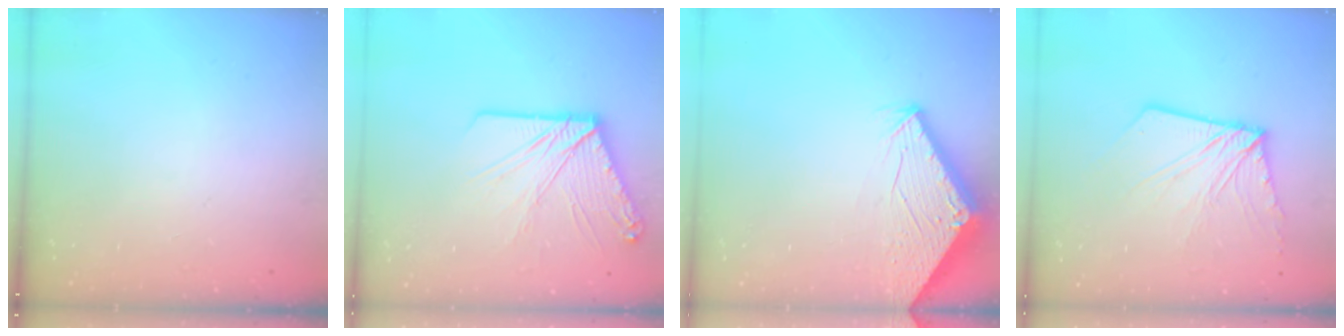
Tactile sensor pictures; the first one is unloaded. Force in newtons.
{"total": 14.4, "press": 14.3, "slide": 2.1}
{"total": 2.8, "press": 2.8, "slide": 0.1}
{"total": 10.6, "press": 10.5, "slide": 1.4}